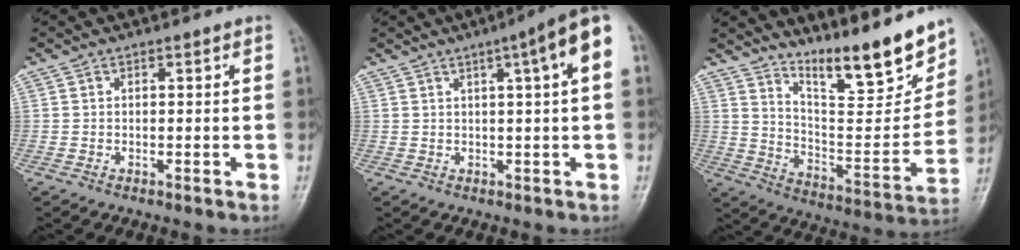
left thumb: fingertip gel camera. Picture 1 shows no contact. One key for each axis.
{"total": 8.5, "fx": 2.7, "fy": 0.6, "fz": 8.1, "tx": -0.115, "ty": 0.019, "tz": 0.030}
{"total": 18.9, "fx": 14.4, "fy": 4.1, "fz": 11.6, "tx": -0.134, "ty": -0.099, "tz": 0.237}